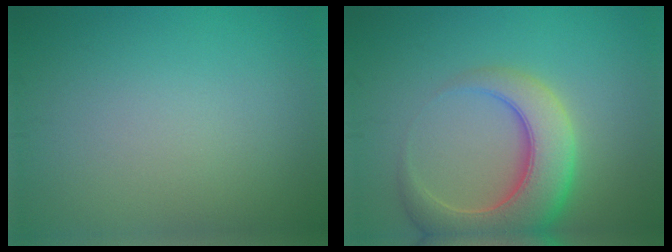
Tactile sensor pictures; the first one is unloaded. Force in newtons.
{"total": 7.7, "press": 7.7, "slide": 0.7}